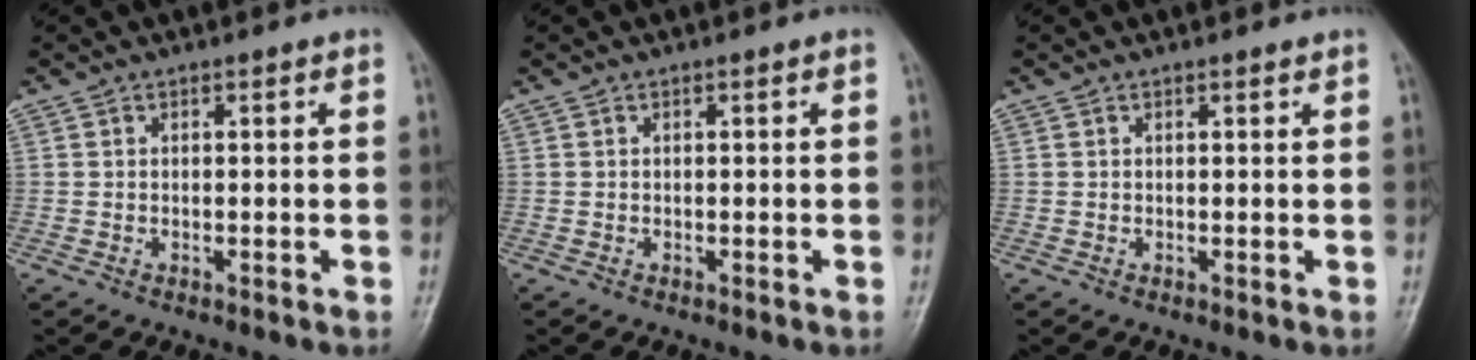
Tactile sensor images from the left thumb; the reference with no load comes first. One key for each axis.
{"total": 0.0}
{"total": 0.5, "fx": 0.5, "fy": 0.1, "fz": 0.2, "tx": -0.006, "ty": -0.002, "tz": 0.005}